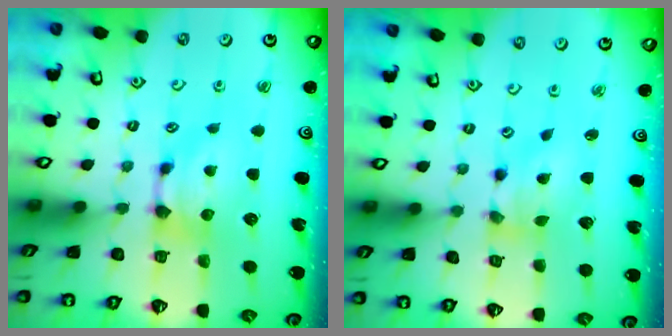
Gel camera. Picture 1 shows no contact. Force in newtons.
{"total": 2.0, "press": 1.6, "slide": 1.2}